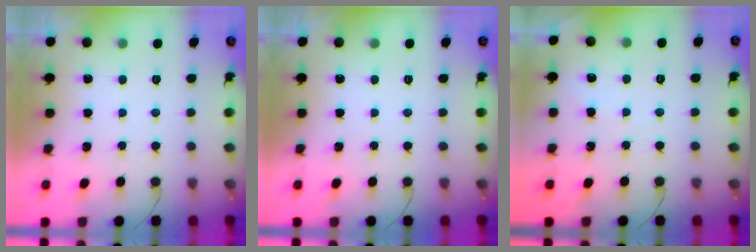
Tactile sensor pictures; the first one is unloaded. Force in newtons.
{"total": 0.0}
{"total": 2.4, "press": 2.4, "slide": 0.3}